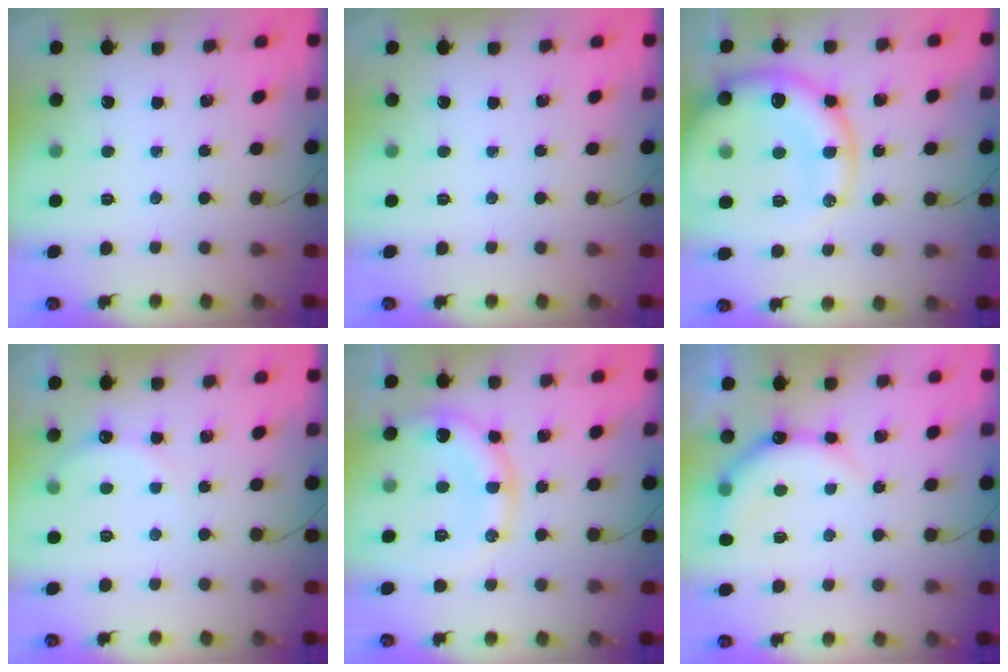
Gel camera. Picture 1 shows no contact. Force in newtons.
{"total": 0.0}
{"total": 25.2, "press": 24.6, "slide": 5.3}
{"total": 3.9, "press": 3.7, "slide": 0.9}
{"total": 14.3, "press": 14.3, "slide": 0.4}
{"total": 8.3, "press": 8.3, "slide": 0.3}